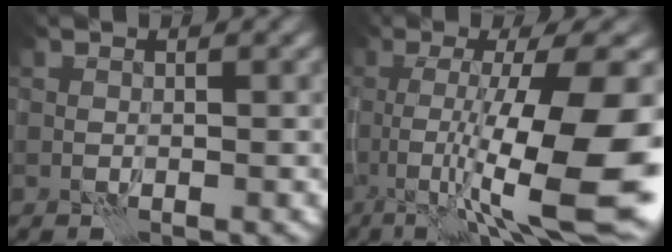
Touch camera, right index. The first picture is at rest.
{"total": 13.1, "force": [-3.3, 2.7, 12.4], "torque": [-0.198, -0.007, -0.045]}